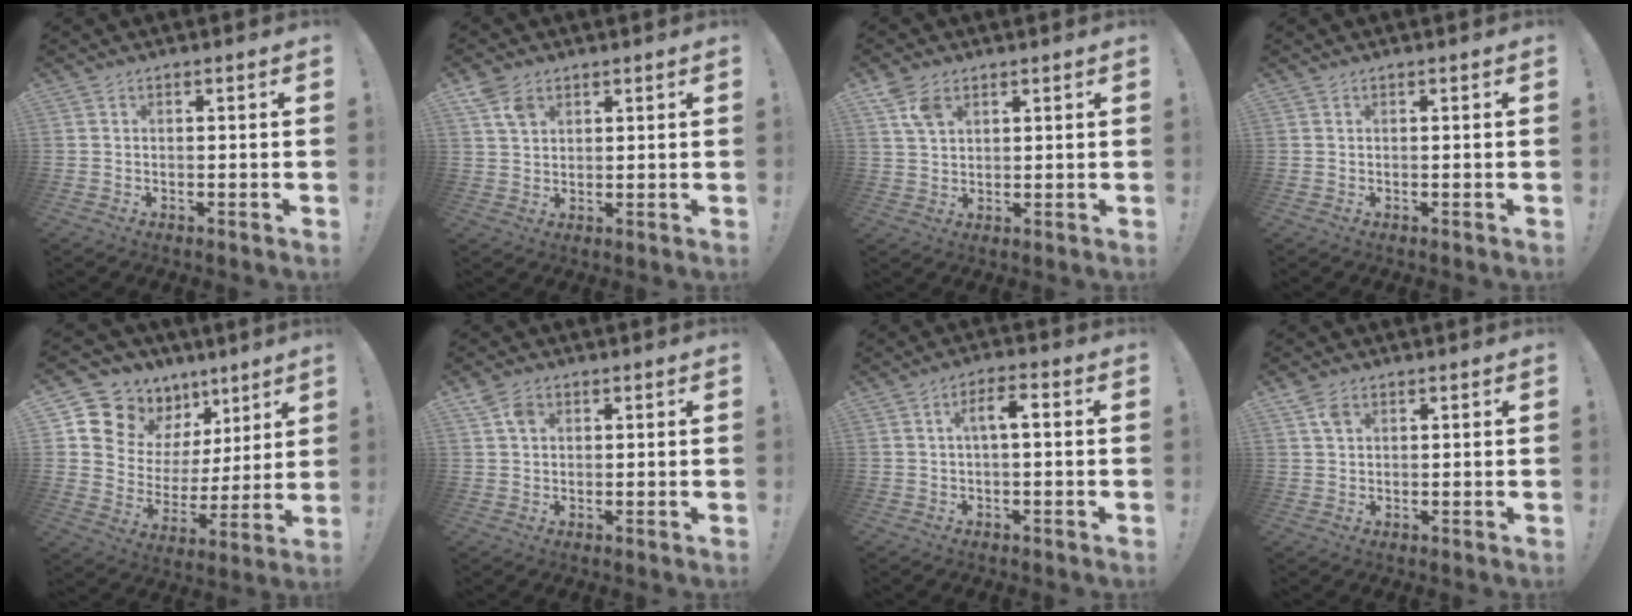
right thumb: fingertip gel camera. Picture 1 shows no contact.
{"total": 5.5, "force": [3.1, 3.6, 2.7], "torque": [-0.045, -0.008, 0.060]}
{"total": 6.3, "force": [3.5, 3.8, 3.6], "torque": [-0.061, -0.009, 0.067]}
{"total": 0.0}
{"total": 12.8, "force": [9.6, 8.2, 2.3], "torque": [-0.053, -0.076, 0.191]}
{"total": 4.2, "force": [1.9, 3.0, 2.3], "torque": [-0.040, 0.003, 0.036]}
{"total": 5.2, "force": [0.0, 1.4, 5.0], "torque": [-0.095, 0.014, -0.004]}
{"total": 3.9, "force": [2.0, 2.6, 2.2], "torque": [-0.039, 0.001, 0.038]}